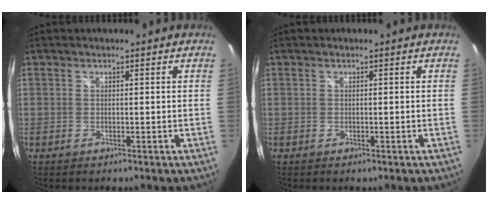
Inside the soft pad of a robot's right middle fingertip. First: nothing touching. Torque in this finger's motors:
{"motor_torque": [1.08, -1.02, 0.03, 0.01]}